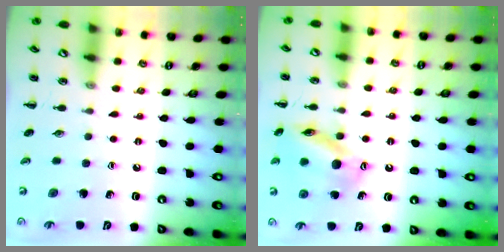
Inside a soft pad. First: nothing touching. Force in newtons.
{"total": 15.1, "press": 15.0, "slide": 1.9}